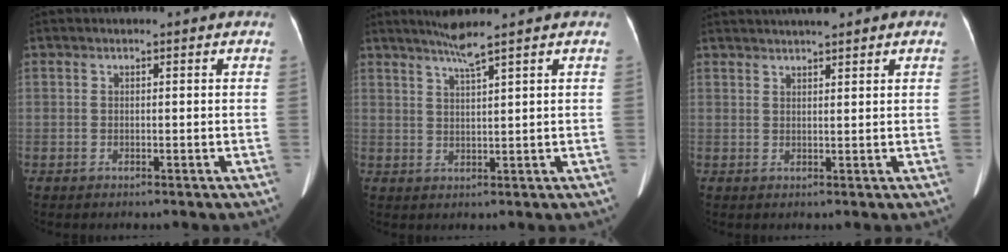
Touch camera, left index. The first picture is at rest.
{"total": 3.4, "force": [2.6, -1.1, 1.8], "torque": [-0.037, -0.004, 0.053]}
{"total": 5.0, "force": [4.2, 0.8, 2.7], "torque": [-0.037, 0.029, 0.065]}